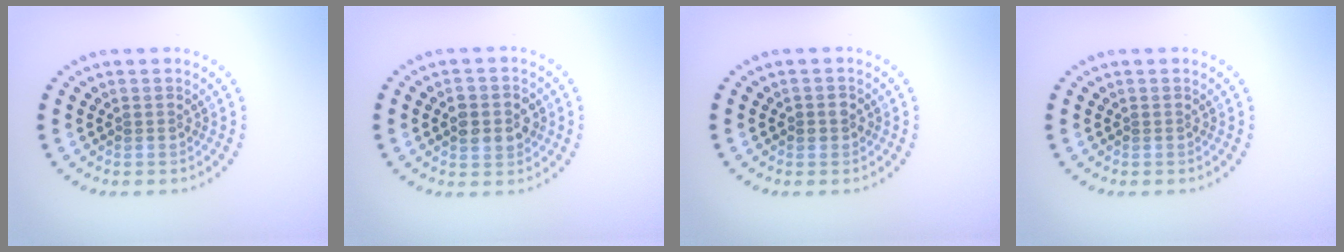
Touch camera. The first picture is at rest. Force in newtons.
{"total": 3.3, "press": 3.3, "slide": 0.2}
{"total": 1.1, "press": 1.0, "slide": 0.3}
{"total": 0.0}